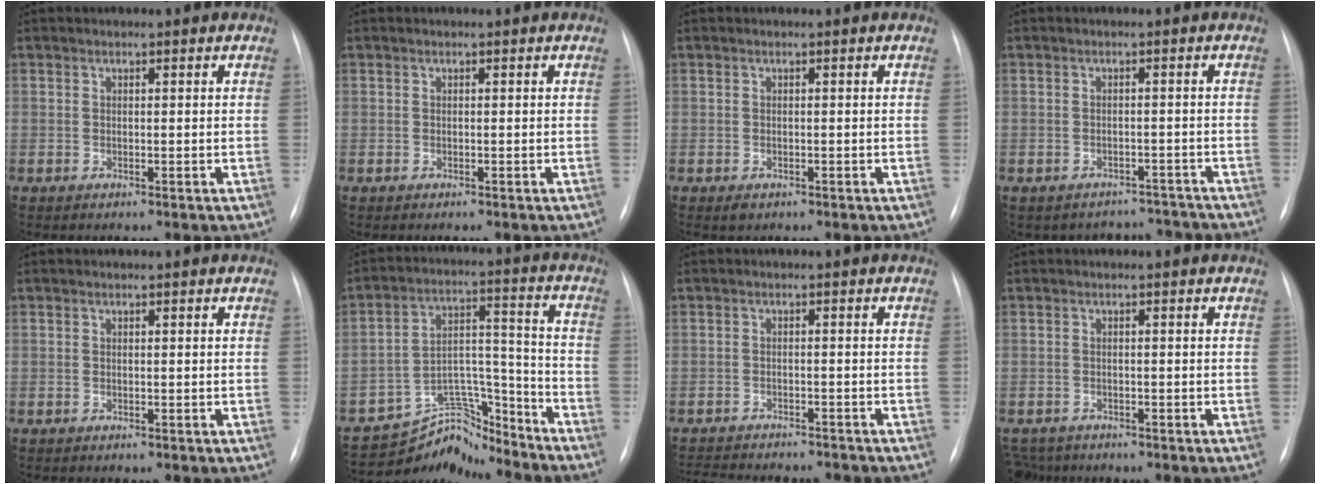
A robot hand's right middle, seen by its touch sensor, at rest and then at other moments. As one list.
[{"total": 0.0}, {"total": 0.9, "force": [-0.5, 0.6, 0.4], "torque": [-0.008, 0.000, -0.004]}, {"total": 5.9, "force": [-5.4, 2.2, -1.4], "torque": [0.028, 0.034, -0.062]}, {"total": 0.0}, {"total": 10.8, "force": [-10.4, 3.0, 0.2], "torque": [0.003, 0.064, -0.177]}, {"total": 13.0, "force": [-11.9, 3.0, 4.2], "torque": [-0.085, -0.001, -0.155]}, {"total": 3.9, "force": [-3.5, 1.8, -0.2], "torque": [0.005, -0.005, -0.060]}]